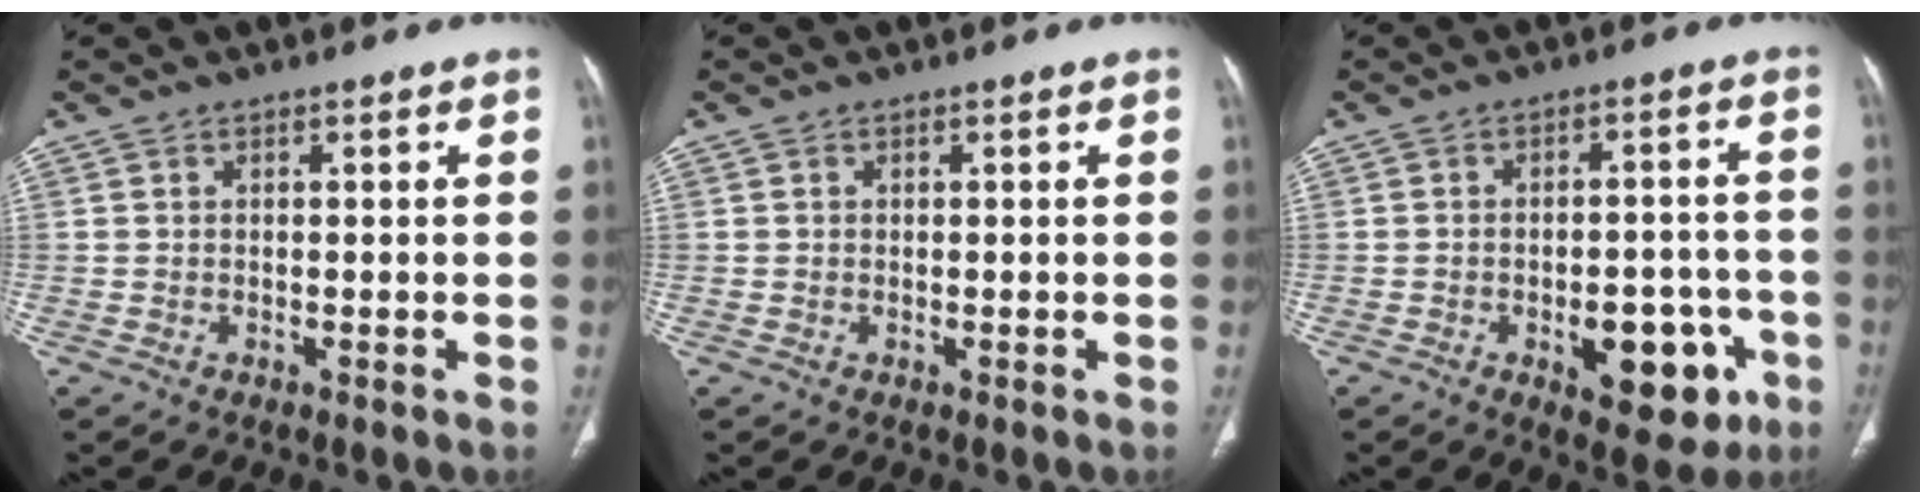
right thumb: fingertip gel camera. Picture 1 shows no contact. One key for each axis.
{"total": 0.0}
{"total": 12.5, "fx": -4.8, "fy": 6.5, "fz": 9.5, "tx": -0.088, "ty": 0.027, "tz": -0.054}